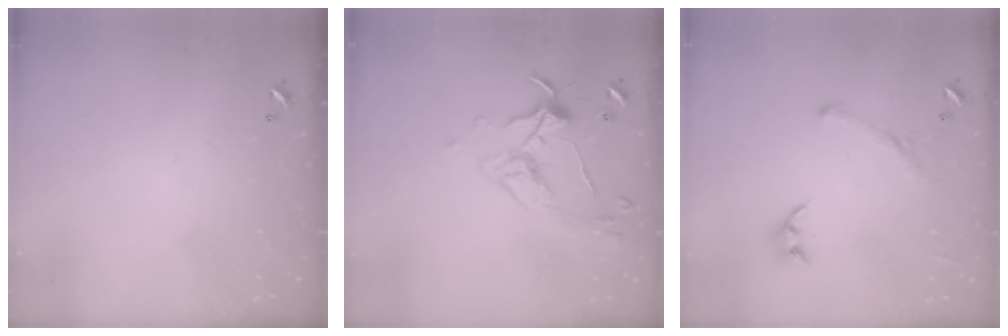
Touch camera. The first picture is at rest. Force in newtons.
{"total": 5.7, "press": 5.7, "slide": 1.0}
{"total": 1.6, "press": 1.4, "slide": 0.8}